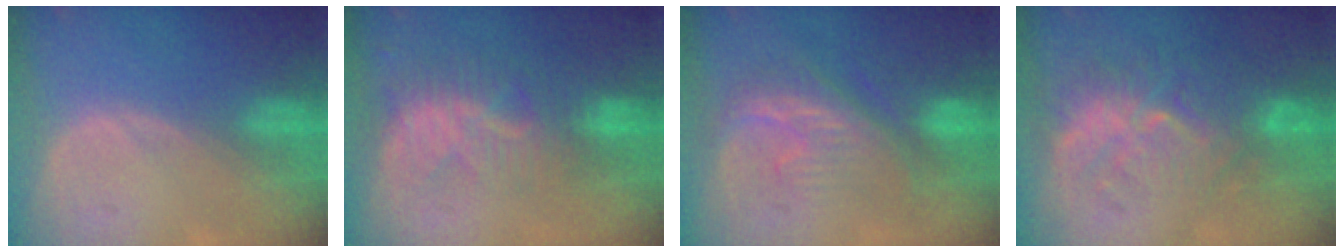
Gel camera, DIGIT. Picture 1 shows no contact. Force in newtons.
{"total": 8.4, "press": 7.6, "slide": 3.5}
{"total": 8.5, "press": 8.2, "slide": 2.3}
{"total": 9.4, "press": 9.0, "slide": 2.7}